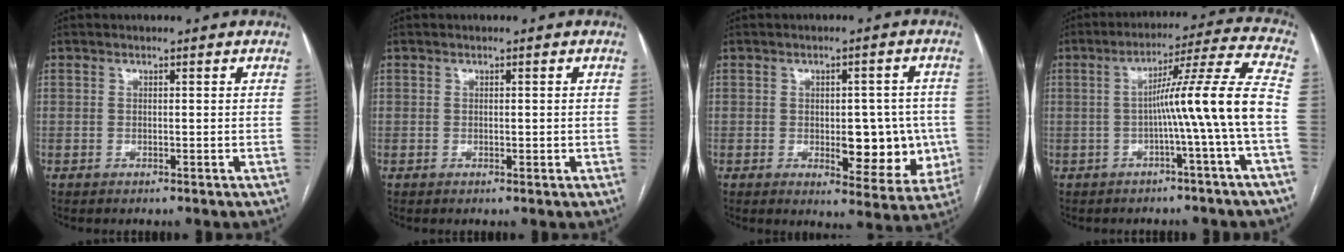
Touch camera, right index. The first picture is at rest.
{"total": 0.9, "force": [0.0, 0.5, 0.7], "torque": [-0.010, 0.000, 0.002]}
{"total": 10.4, "force": [-1.4, 4.9, 9.1], "torque": [-0.098, 0.006, -0.005]}
{"total": 11.3, "force": [-2.4, -2.4, 10.8], "torque": [-0.160, 0.021, -0.037]}